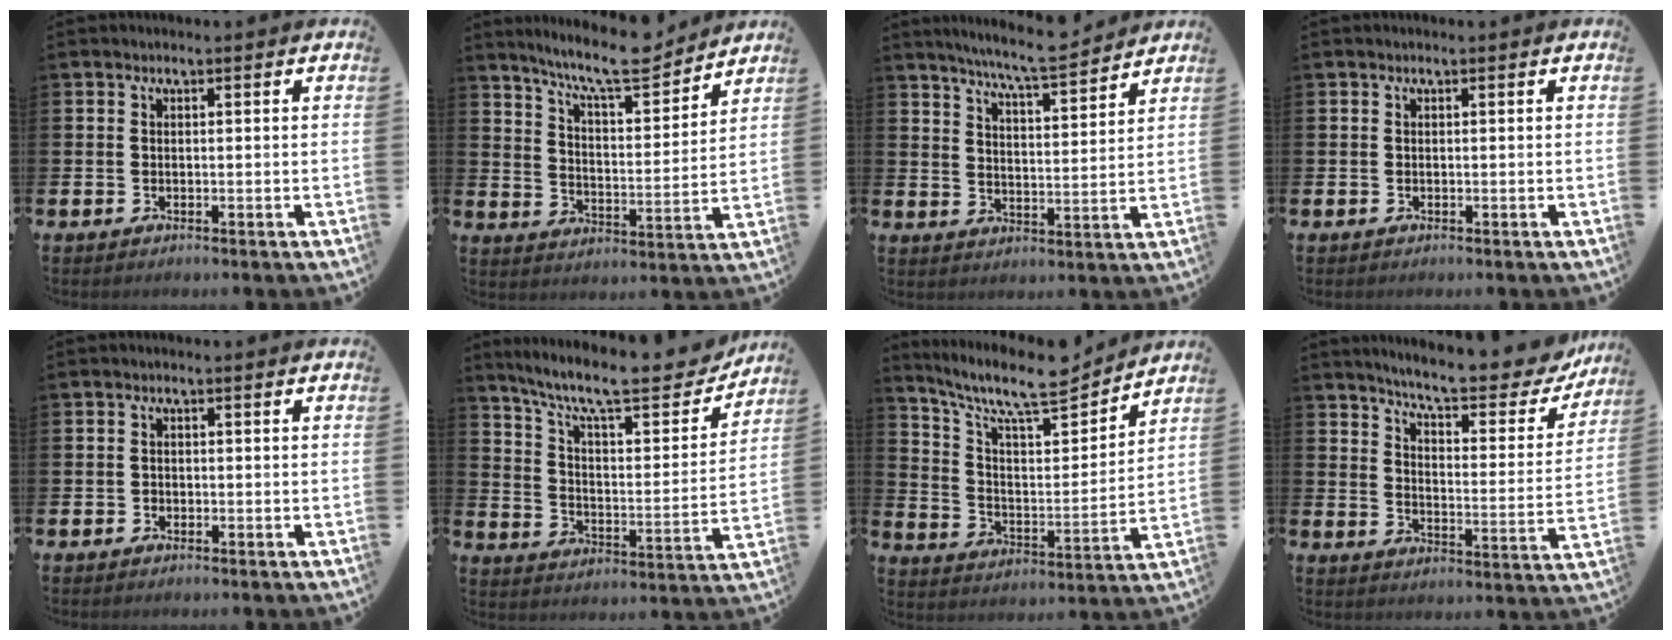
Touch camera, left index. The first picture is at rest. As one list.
[{"total": 9.9, "force": [8.8, 1.5, 4.2], "torque": [-0.099, -0.053, 0.154]}, {"total": 7.5, "force": [7.2, -0.2, 2.4], "torque": [-0.065, -0.042, 0.127]}, {"total": 0.0}, {"total": 0.8, "force": [-0.4, 0.7, 0.1], "torque": [0.001, 0.003, -0.010]}, {"total": 11.1, "force": [9.5, 2.4, 5.3], "torque": [-0.125, -0.066, 0.157]}, {"total": 10.8, "force": [9.2, 2.6, 5.1], "torque": [-0.123, -0.060, 0.156]}, {"total": 7.6, "force": [6.9, 0.9, 2.8], "torque": [-0.071, -0.055, 0.112]}]